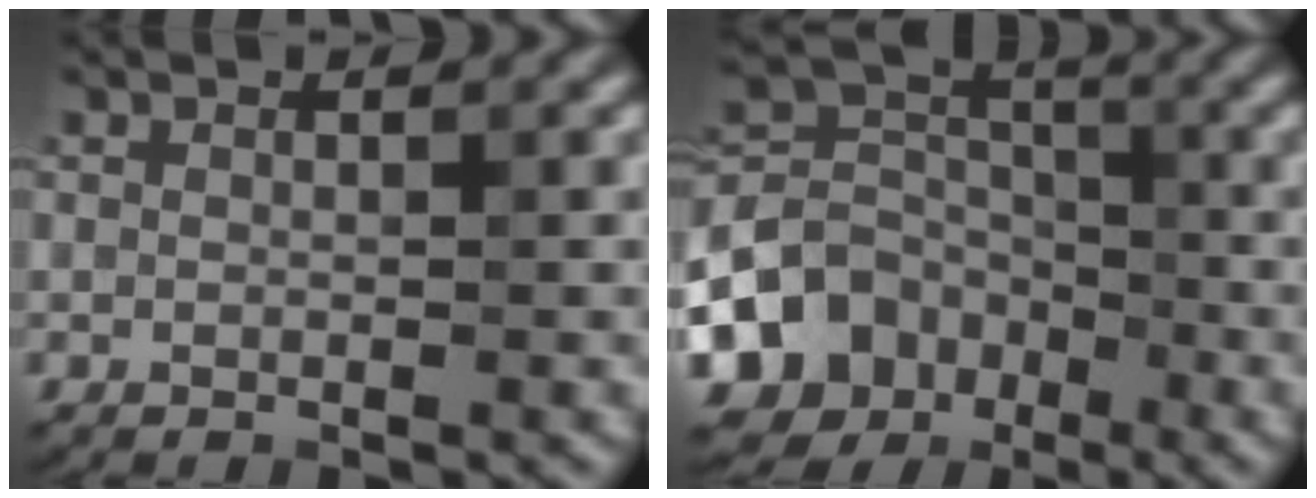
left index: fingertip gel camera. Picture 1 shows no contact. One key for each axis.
{"total": 7.6, "fx": -3.7, "fy": 6.0, "fz": 2.9, "tx": -0.050, "ty": -0.002, "tz": -0.079}